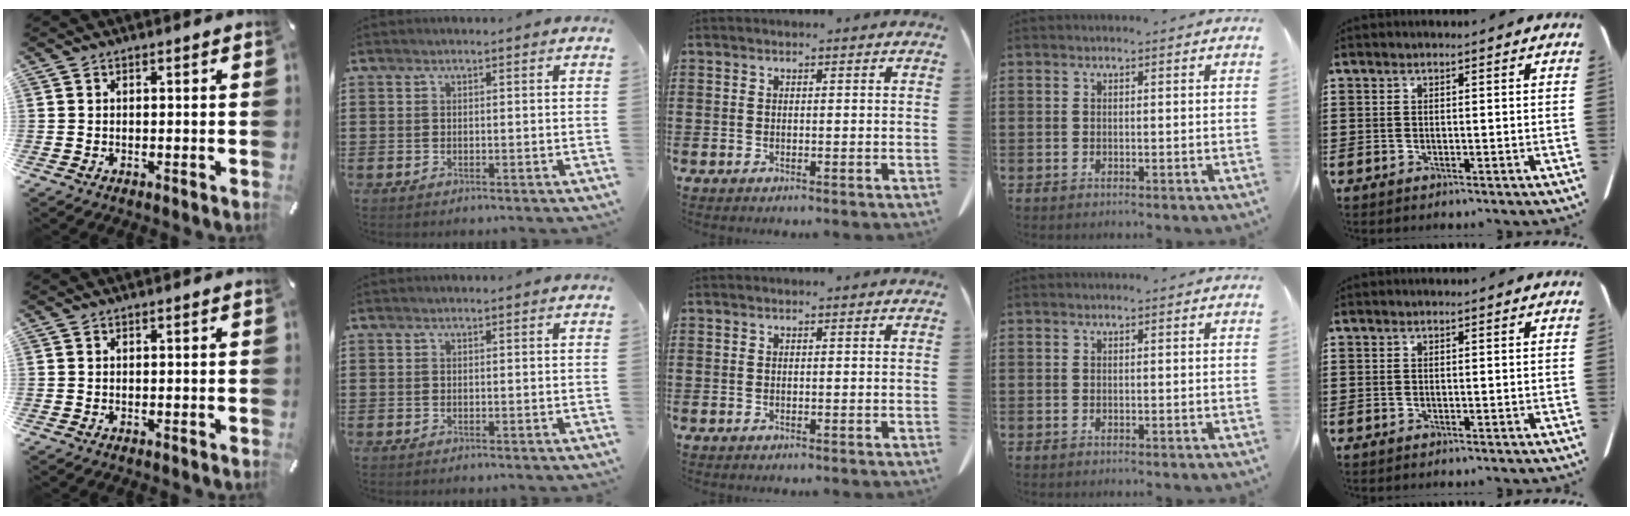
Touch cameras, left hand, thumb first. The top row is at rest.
{}